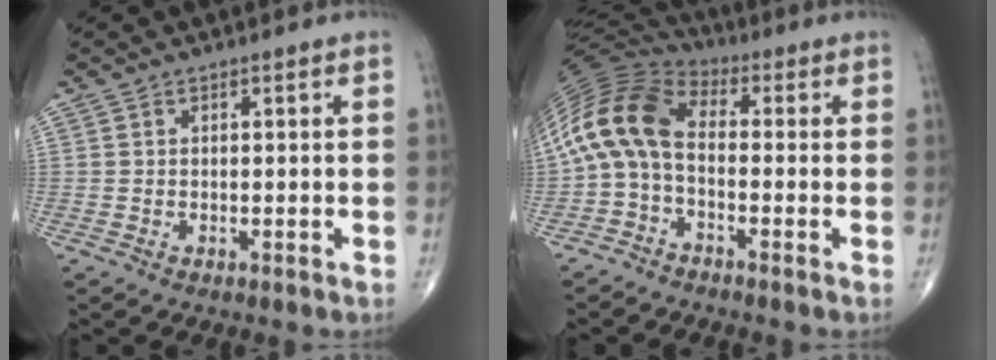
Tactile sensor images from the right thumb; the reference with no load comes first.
{"total": 12.4, "force": [-1.2, 7.1, 10.1], "torque": [-0.204, 0.047, -0.043]}